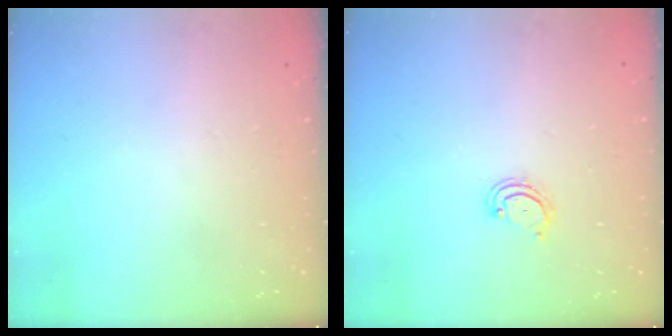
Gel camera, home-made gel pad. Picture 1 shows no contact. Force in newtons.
{"total": 2.8, "press": 2.8, "slide": 0.2}